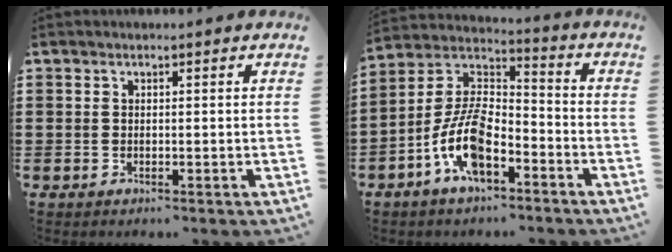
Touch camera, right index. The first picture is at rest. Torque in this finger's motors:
{"motor_torque": [1.76, 0.37, 1.05, 0.21]}